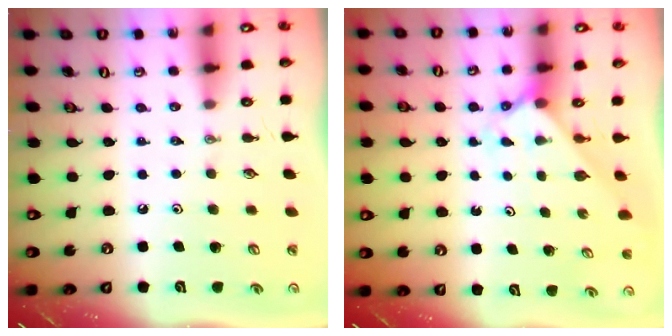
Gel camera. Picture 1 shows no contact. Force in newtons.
{"total": 2.2, "press": 2.2, "slide": 0.2}